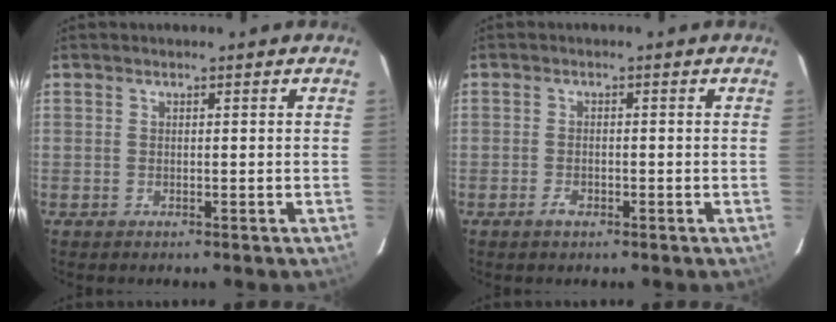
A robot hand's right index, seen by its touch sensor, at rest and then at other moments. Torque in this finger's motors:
{"motor_torque": [0.31, 0.08, 0.07, 0.03]}